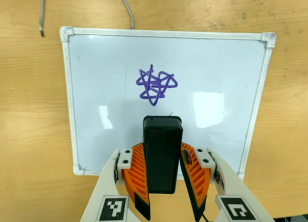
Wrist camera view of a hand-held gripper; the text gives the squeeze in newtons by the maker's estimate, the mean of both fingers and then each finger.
{"total": 8.5, "left": 6.7, "right": 10.2}